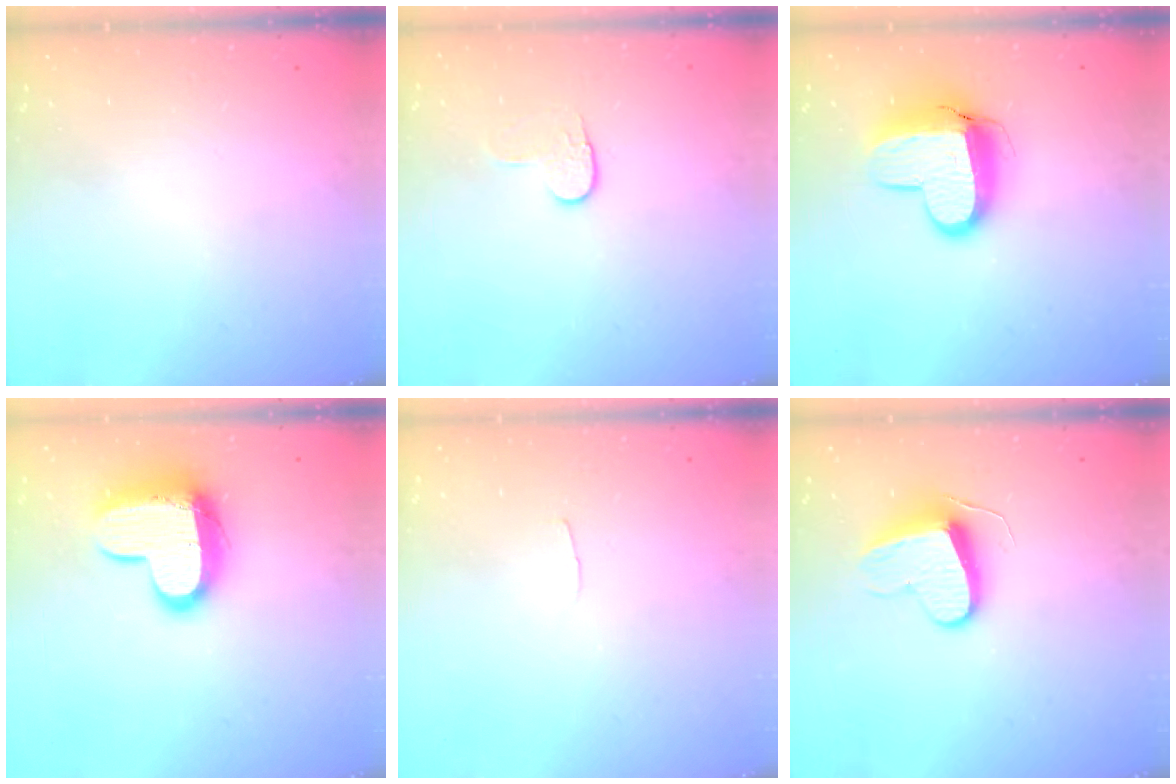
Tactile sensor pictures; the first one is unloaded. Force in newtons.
{"total": 5.3, "press": 5.3, "slide": 0.5}
{"total": 11.8, "press": 11.8, "slide": 1.2}
{"total": 14.2, "press": 14.1, "slide": 1.1}
{"total": 2.0, "press": 2.0, "slide": 0.2}
{"total": 10.6, "press": 10.6, "slide": 0.9}